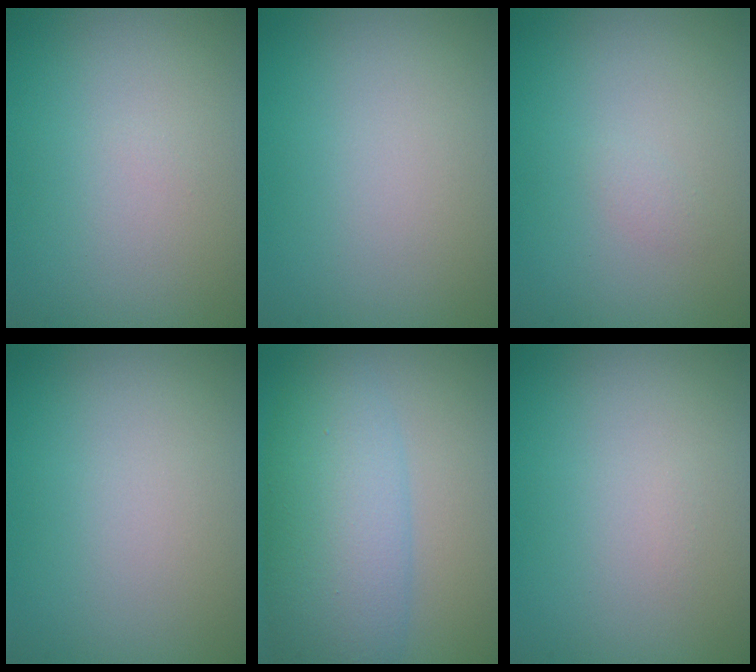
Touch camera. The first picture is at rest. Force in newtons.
{"total": 0.0}
{"total": 0.5, "press": 0.5, "slide": 0.0}
{"total": 0.0}
{"total": 7.5, "press": 7.5, "slide": 0.1}
{"total": 0.0}